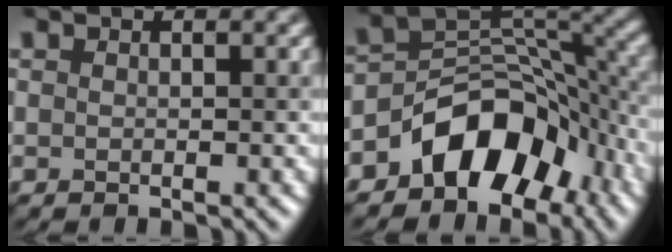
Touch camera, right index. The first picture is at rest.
{"total": 8.6, "force": [-4.6, 5.5, 4.8], "torque": [-0.045, 0.009, -0.084]}